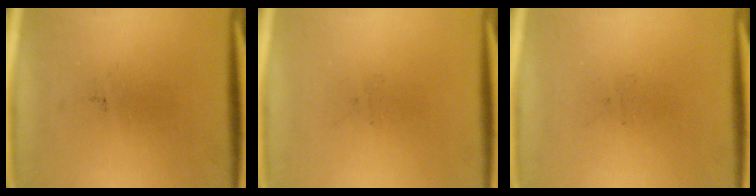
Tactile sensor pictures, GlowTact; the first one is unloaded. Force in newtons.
{"total": 0.0}
{"total": 0.0}